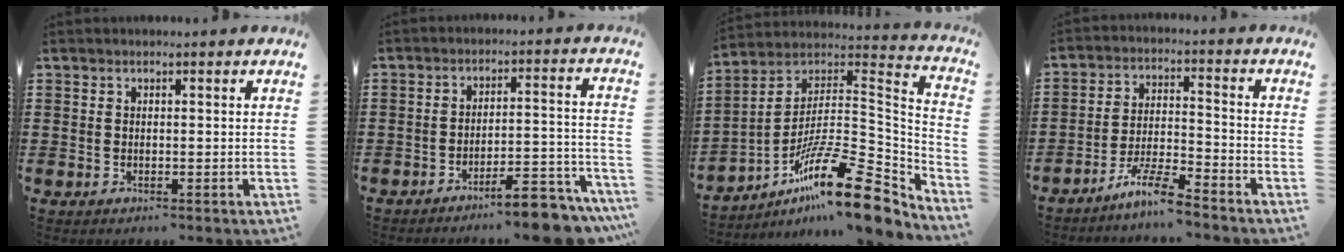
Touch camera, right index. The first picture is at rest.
{"total": 8.5, "force": [-7.6, 0.9, 3.8], "torque": [-0.046, 0.020, -0.139]}
{"total": 17.5, "force": [-11.7, 4.0, 12.4], "torque": [-0.189, 0.020, -0.208]}
{"total": 6.8, "force": [-6.0, 0.3, 3.3], "torque": [-0.075, -0.002, -0.117]}